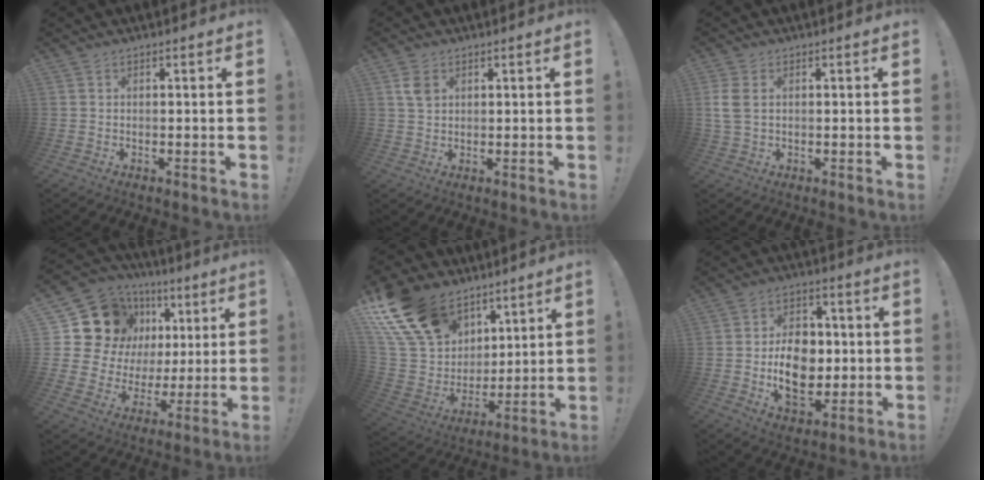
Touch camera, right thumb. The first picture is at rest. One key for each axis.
{"total": 4.0, "fx": 1.7, "fy": 2.7, "fz": 2.3, "tx": -0.027, "ty": -0.004, "tz": 0.029}
{"total": 4.4, "fx": 0.7, "fy": 2.6, "fz": 3.4, "tx": -0.077, "ty": 0.005, "tz": 0.012}
{"total": 17.5, "fx": 7.5, "fy": 13.7, "fz": 7.9, "tx": -0.113, "ty": -0.052, "tz": 0.168}
{"total": 21.1, "fx": 12.6, "fy": 14.5, "fz": 8.6, "tx": -0.171, "ty": -0.069, "tz": 0.265}
{"total": 14.1, "fx": -1.1, "fy": 10.1, "fz": 9.7, "tx": -0.165, "ty": 0.002, "tz": -0.018}